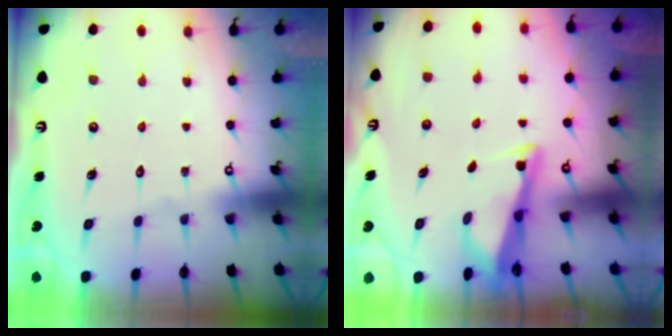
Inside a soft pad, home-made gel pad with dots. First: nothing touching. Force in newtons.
{"total": 2.8, "press": 2.7, "slide": 0.4}